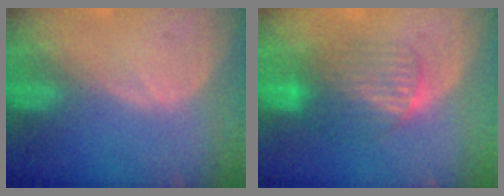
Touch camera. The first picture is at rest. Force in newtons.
{"total": 6.4, "press": 6.3, "slide": 1.1}